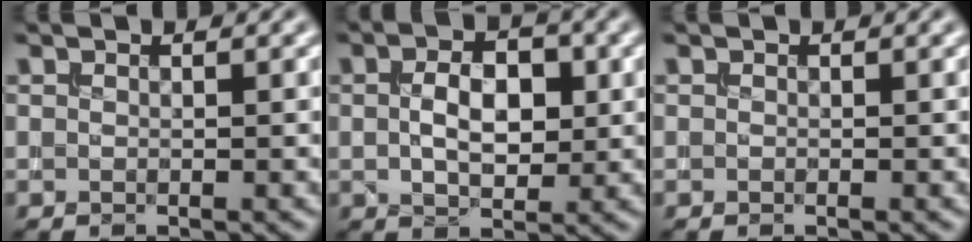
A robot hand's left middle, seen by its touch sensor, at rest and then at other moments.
{"total": 4.6, "force": [0.3, 2.6, 3.8], "torque": [-0.070, 0.003, 0.004]}
{"total": 0.0}